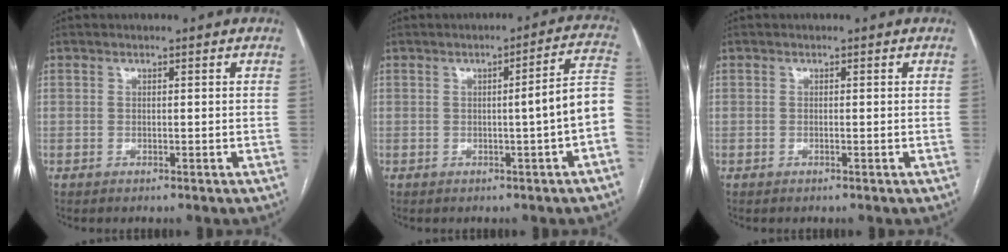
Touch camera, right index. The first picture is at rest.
{"total": 7.1, "force": [-1.4, -0.7, 7.0], "torque": [-0.079, 0.015, -0.022]}
{"total": 0.0}